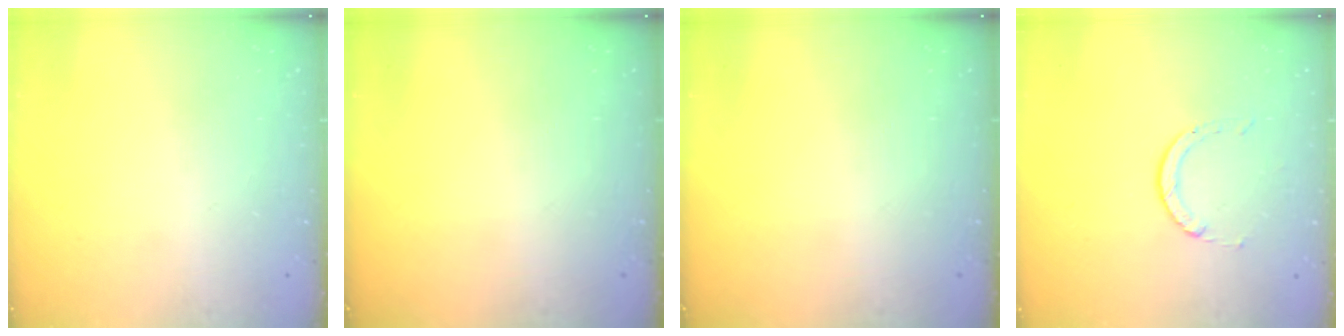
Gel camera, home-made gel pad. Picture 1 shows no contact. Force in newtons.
{"total": 0.0}
{"total": 0.0}
{"total": 2.0, "press": 2.0, "slide": 0.2}